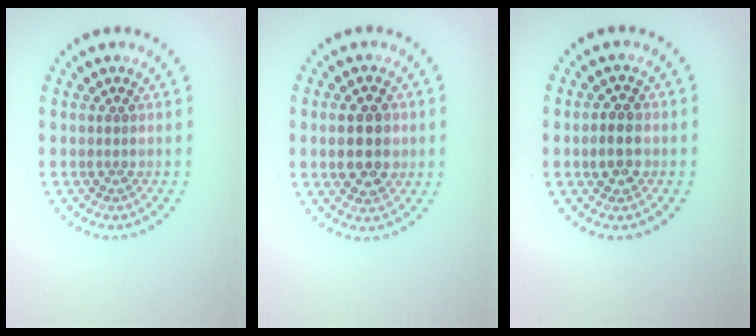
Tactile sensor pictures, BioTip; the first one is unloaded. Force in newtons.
{"total": 4.7, "press": 4.7, "slide": 0.2}
{"total": 2.6, "press": 2.6, "slide": 0.3}